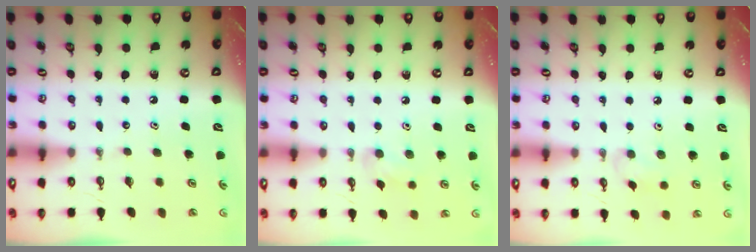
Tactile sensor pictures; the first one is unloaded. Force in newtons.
{"total": 7.6, "press": 7.5, "slide": 1.0}
{"total": 5.6, "press": 5.5, "slide": 1.0}